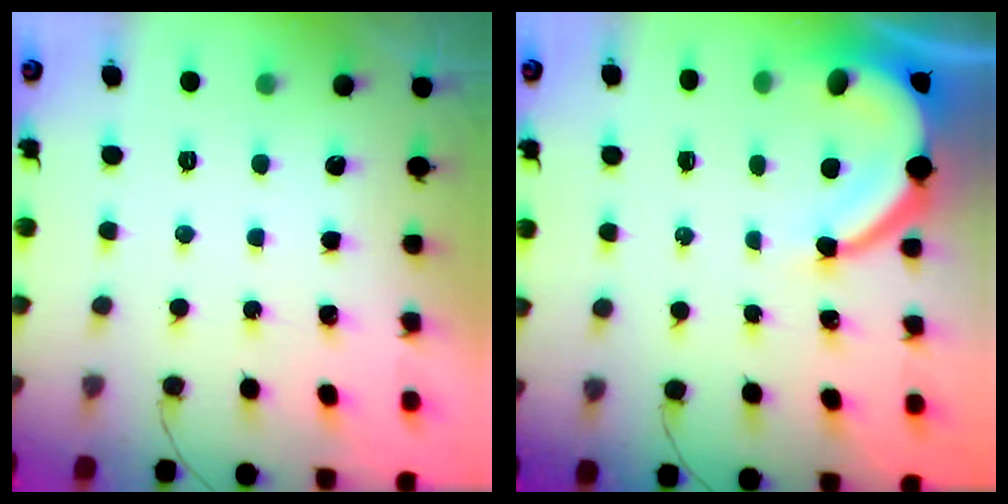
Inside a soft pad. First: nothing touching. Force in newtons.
{"total": 8.3, "press": 8.2, "slide": 0.9}